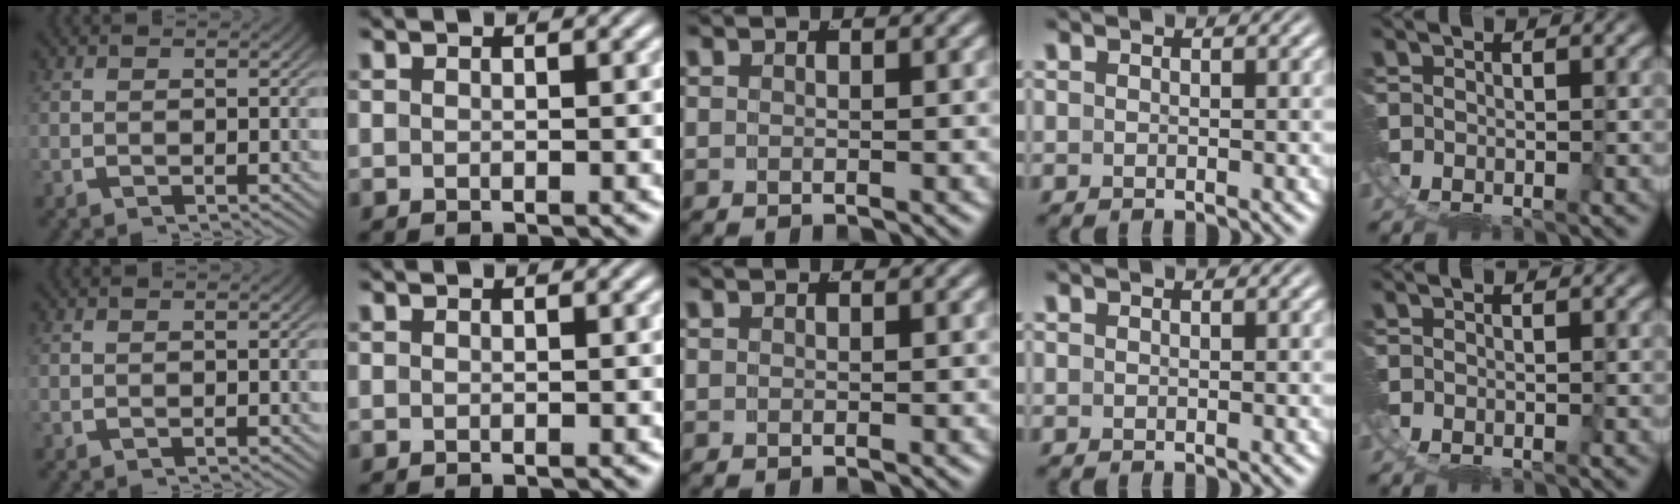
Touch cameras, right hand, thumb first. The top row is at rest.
{}